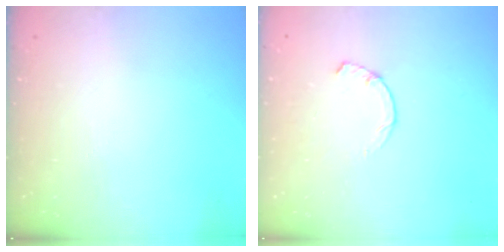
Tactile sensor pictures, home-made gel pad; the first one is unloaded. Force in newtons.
{"total": 1.9, "press": 1.9, "slide": 0.3}